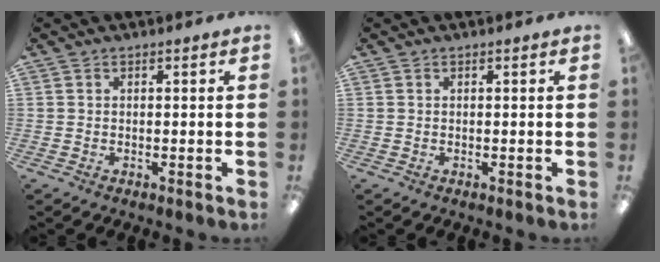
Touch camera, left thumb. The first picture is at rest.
{"total": 0.0}